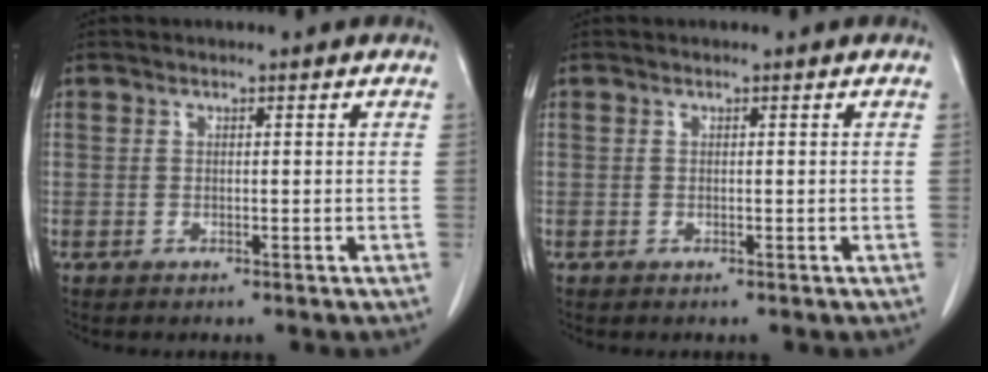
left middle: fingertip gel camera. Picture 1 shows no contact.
{"total": 0.0}